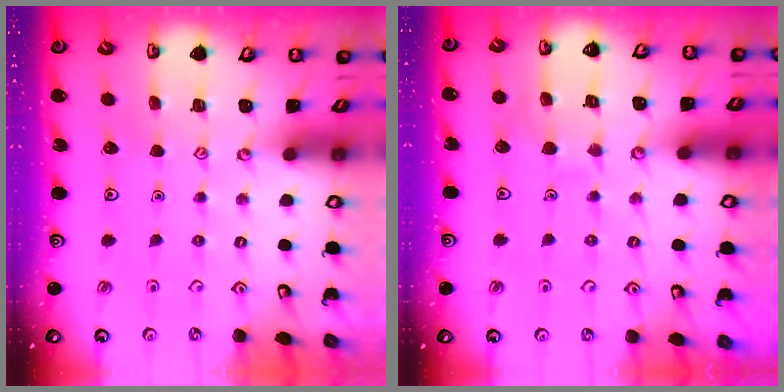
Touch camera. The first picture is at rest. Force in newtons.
{"total": 6.0, "press": 6.0, "slide": 0.5}